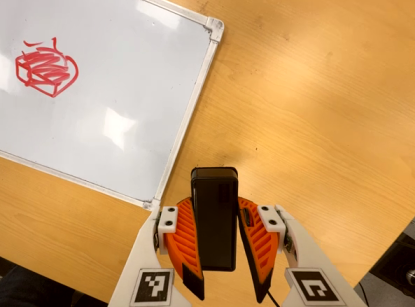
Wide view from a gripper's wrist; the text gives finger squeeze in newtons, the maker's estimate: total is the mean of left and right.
{"total": 10.1, "left": 8.2, "right": 11.9}